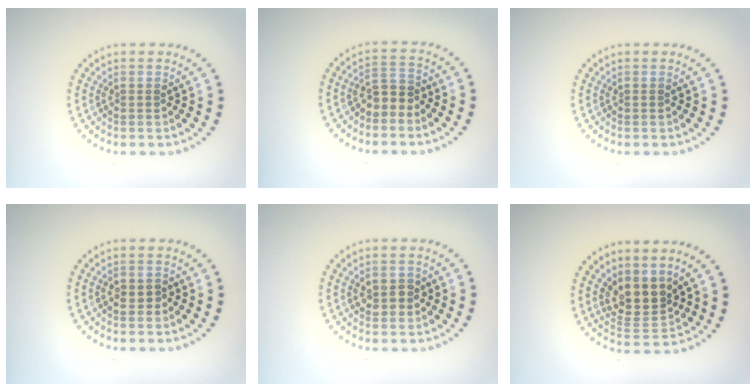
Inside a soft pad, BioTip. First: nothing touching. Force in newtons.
{"total": 2.4, "press": 2.1, "slide": 1.1}
{"total": 0.0}
{"total": 0.9, "press": 0.8, "slide": 0.3}
{"total": 1.9, "press": 1.9, "slide": 0.1}
{"total": 3.5, "press": 2.7, "slide": 2.2}